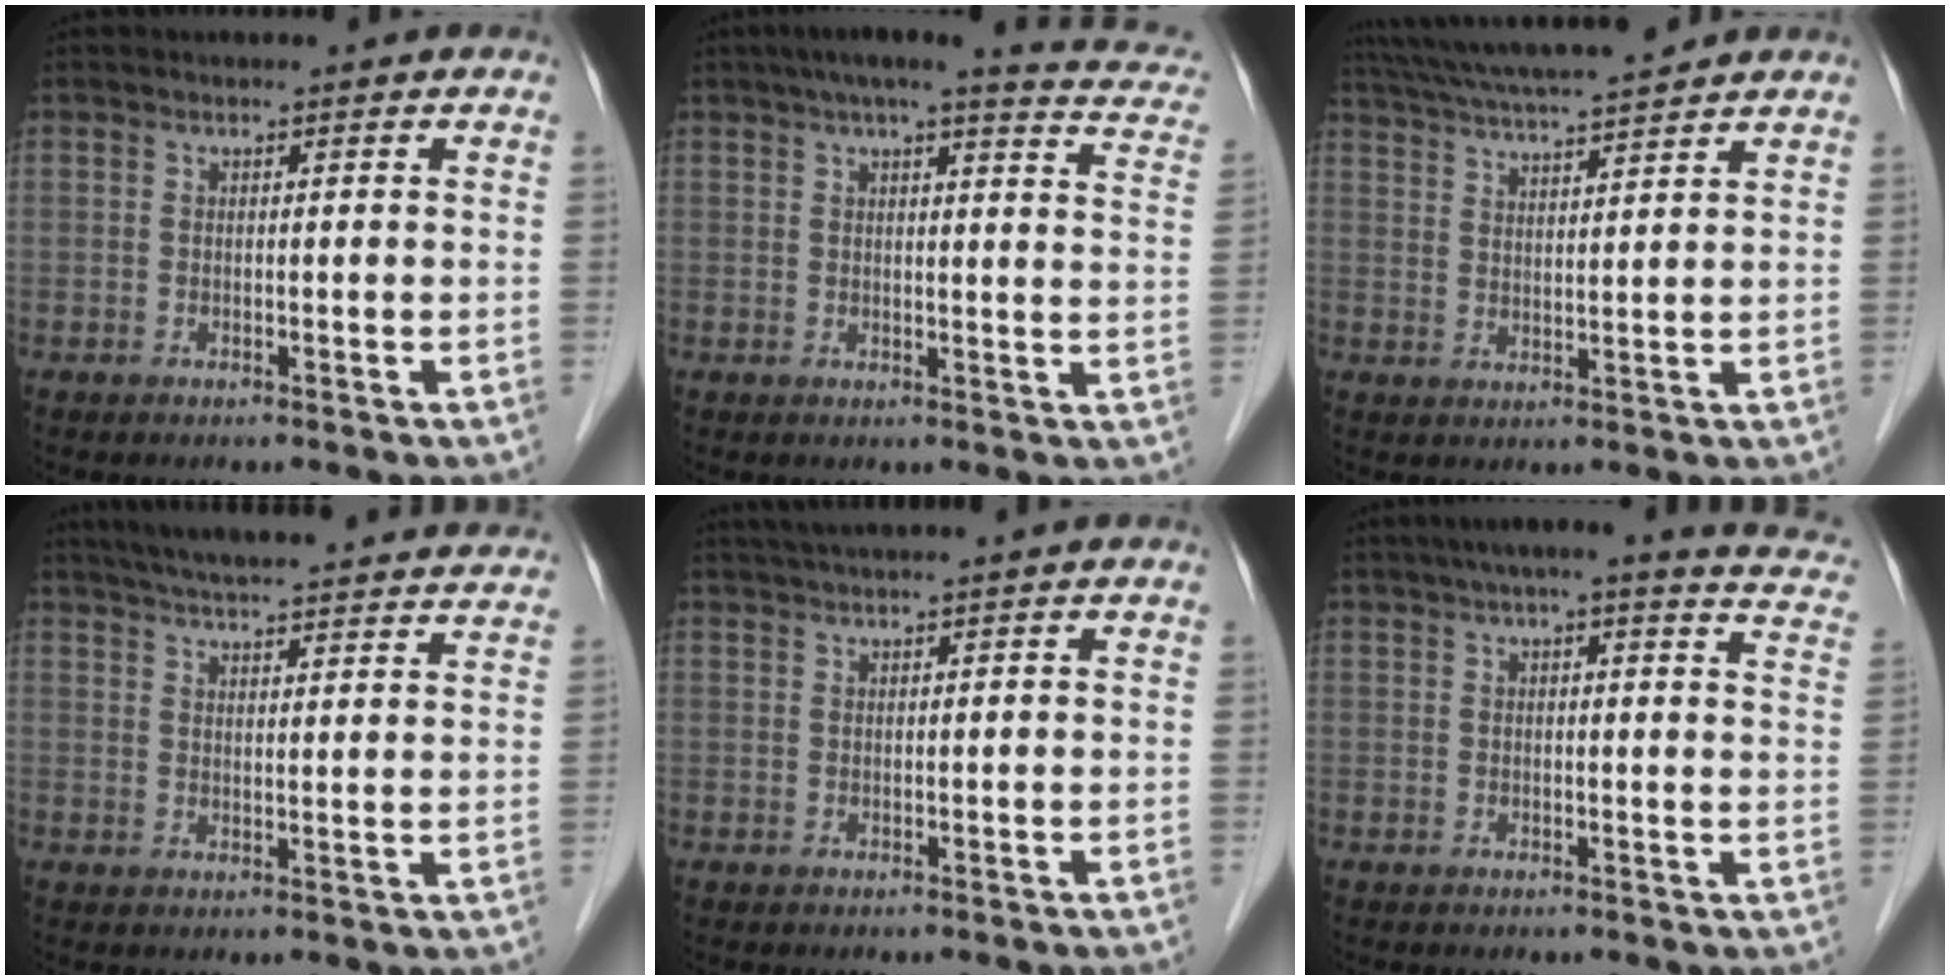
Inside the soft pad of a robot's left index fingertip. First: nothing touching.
{"total": 17.6, "force": [14.4, 2.7, 9.8], "torque": [-0.124, 0.012, 0.156]}
{"total": 13.0, "force": [11.6, 0.2, 5.9], "torque": [-0.114, 0.025, 0.186]}
{"total": 25.7, "force": [23.6, 2.6, 9.9], "torque": [-0.161, -0.008, 0.299]}
{"total": 4.6, "force": [3.7, -0.8, 2.6], "torque": [-0.039, 0.026, 0.067]}
{"total": 17.5, "force": [15.2, 2.3, 8.3], "torque": [-0.100, -0.005, 0.165]}